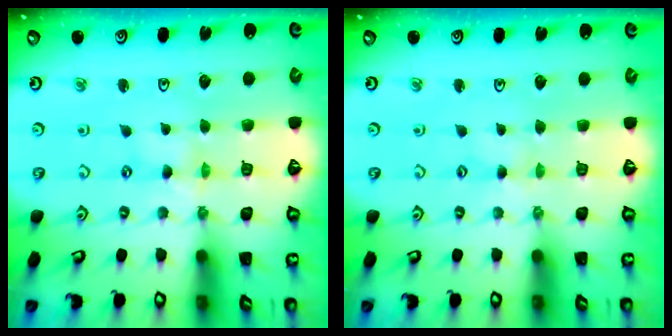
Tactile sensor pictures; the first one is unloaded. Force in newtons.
{"total": 0.0}